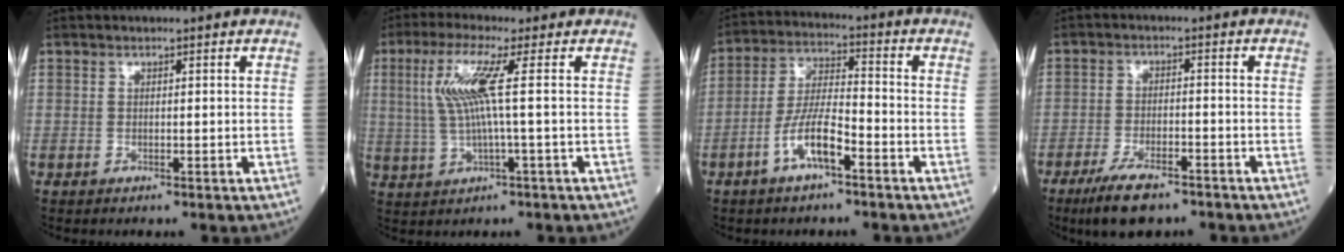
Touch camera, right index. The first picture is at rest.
{"total": 7.6, "force": [1.3, -0.5, 7.4], "torque": [-0.164, 0.011, 0.029]}
{"total": 7.9, "force": [-4.0, 1.9, 6.5], "torque": [-0.134, 0.007, -0.078]}
{"total": 7.6, "force": [-5.6, 2.1, 4.8], "torque": [-0.091, -0.012, -0.098]}